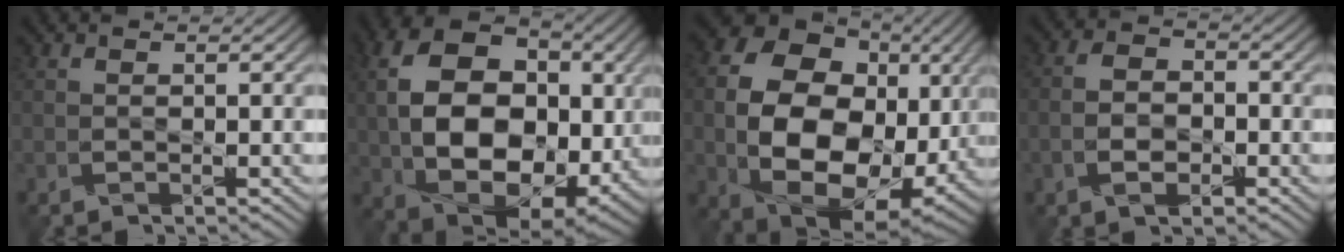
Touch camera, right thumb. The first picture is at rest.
{"total": 16.4, "force": [0.6, 11.6, 11.6], "torque": [-0.227, -0.007, 0.017]}
{"total": 18.1, "force": [-0.1, 13.4, 12.2], "torque": [-0.258, -0.045, 0.018]}
{"total": 4.7, "force": [-1.7, 2.8, 3.3], "torque": [-0.053, -0.002, -0.041]}